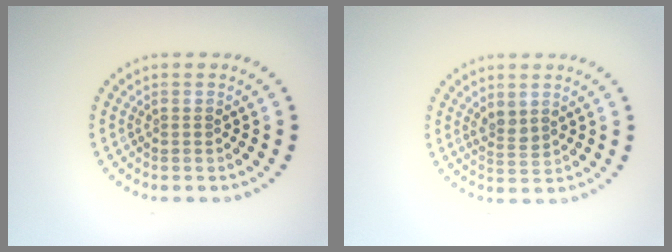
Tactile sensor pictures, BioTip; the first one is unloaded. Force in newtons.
{"total": 1.6, "press": 1.4, "slide": 0.8}